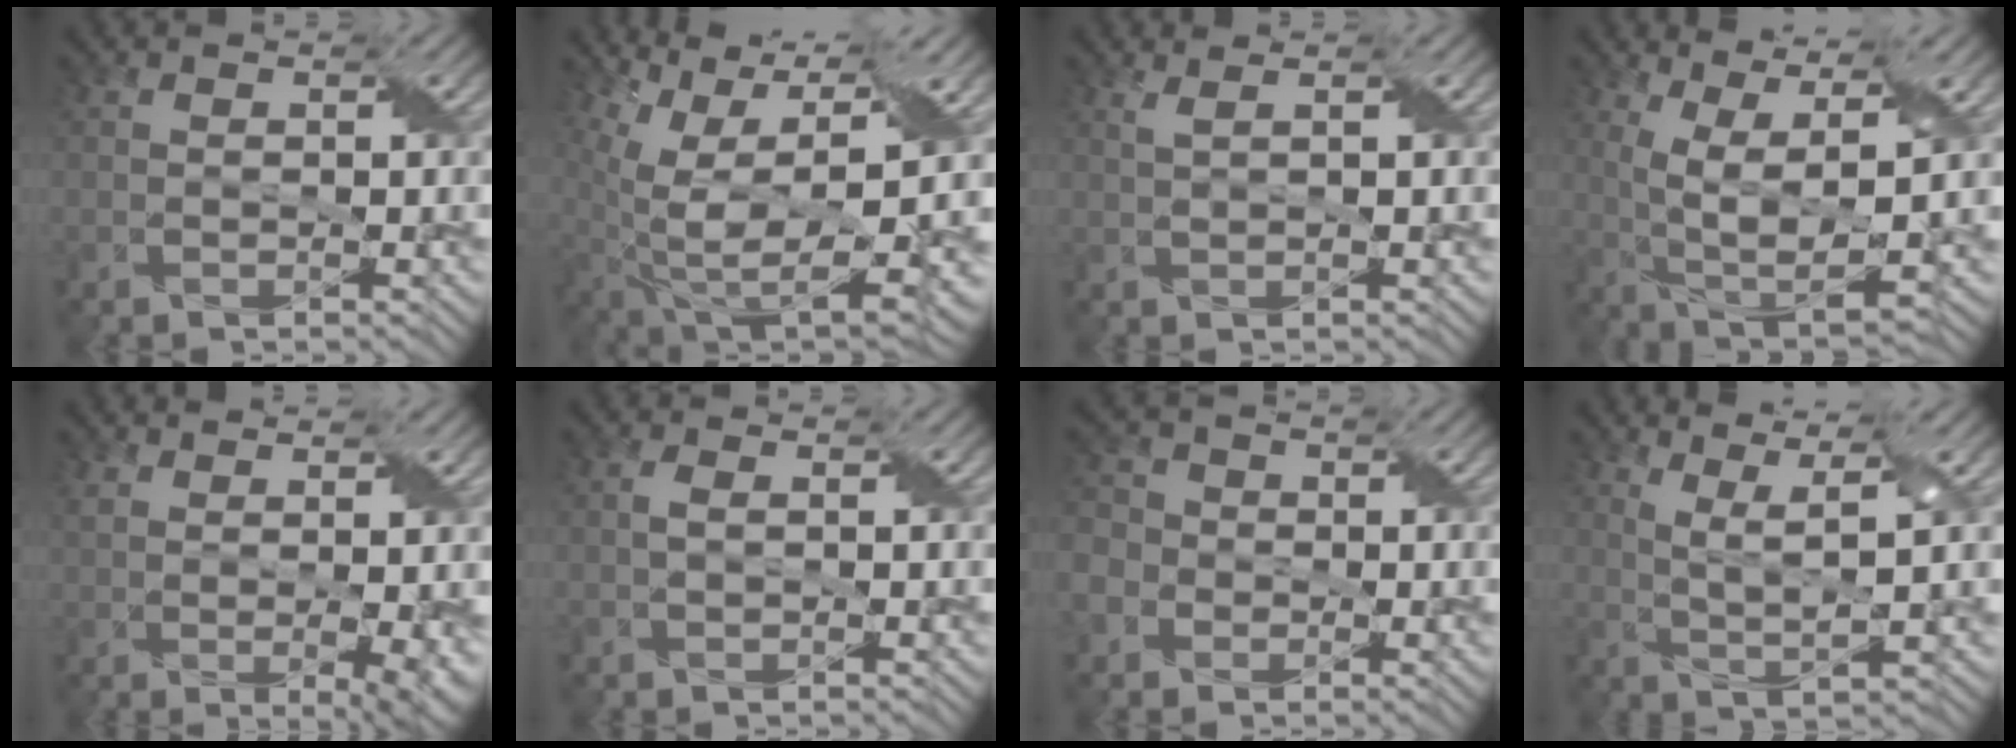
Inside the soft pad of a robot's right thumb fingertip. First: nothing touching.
{"total": 15.2, "force": [2.1, 7.9, 12.9], "torque": [-0.243, -0.014, 0.087]}
{"total": 1.6, "force": [1.1, 0.5, 1.1], "torque": [-0.019, 0.002, 0.007]}
{"total": 7.9, "force": [2.7, 2.6, 7.0], "torque": [-0.146, 0.002, 0.053]}
{"total": 6.7, "force": [1.9, 2.5, 5.9], "torque": [-0.073, 0.001, 0.040]}
{"total": 1.0, "force": [0.2, 0.5, 0.8], "torque": [-0.021, 0.004, 0.003]}
{"total": 5.1, "force": [-1.8, 4.5, 1.7], "torque": [-0.053, -0.007, -0.048]}
{"total": 4.8, "force": [2.6, 0.7, 4.0], "torque": [-0.091, 0.002, 0.054]}